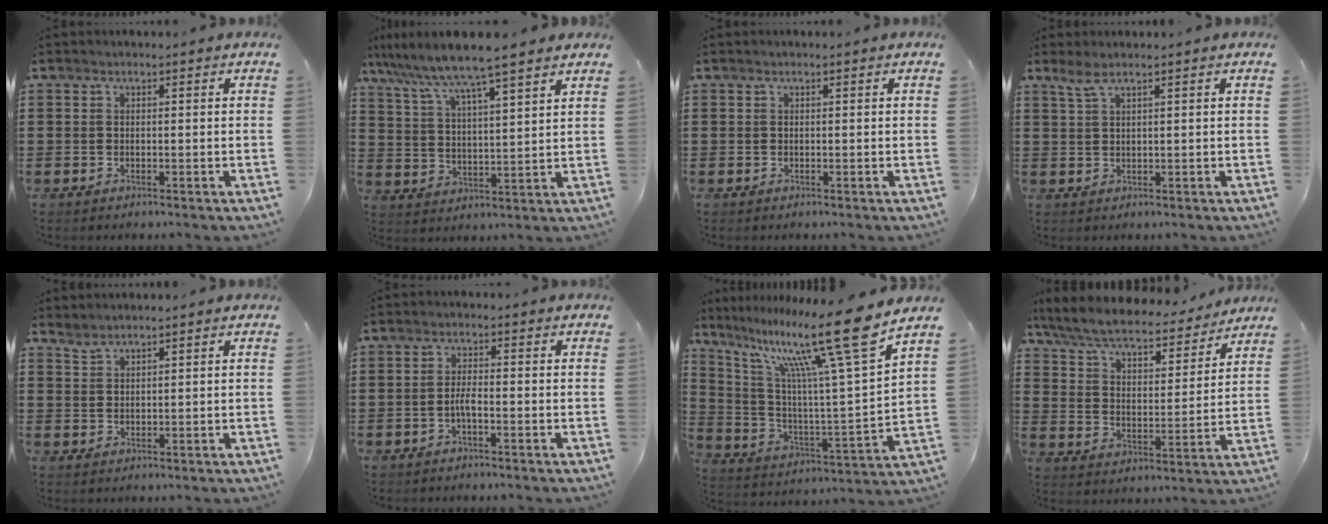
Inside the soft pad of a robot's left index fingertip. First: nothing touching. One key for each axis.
{"total": 7.2, "fx": 6.3, "fy": -0.7, "fz": 3.4, "tx": -0.092, "ty": -0.038, "tz": 0.103}
{"total": 0.0}
{"total": 2.1, "fx": 1.4, "fy": 0.3, "fz": 1.6, "tx": -0.034, "ty": 0.002, "tz": 0.025}
{"total": 1.4, "fx": 1.4, "fy": 0.0, "fz": 0.1, "tx": -0.006, "ty": 0.000, "tz": 0.028}
{"total": 2.2, "fx": -0.9, "fy": 0.4, "fz": 2.0, "tx": -0.045, "ty": 0.000, "tz": -0.019}
{"total": 18.4, "fx": 12.4, "fy": 1.3, "fz": 13.4, "tx": -0.259, "ty": -0.073, "tz": 0.189}
{"total": 7.2, "fx": 6.4, "fy": 0.9, "fz": 3.1, "tx": -0.088, "ty": -0.038, "tz": 0.108}